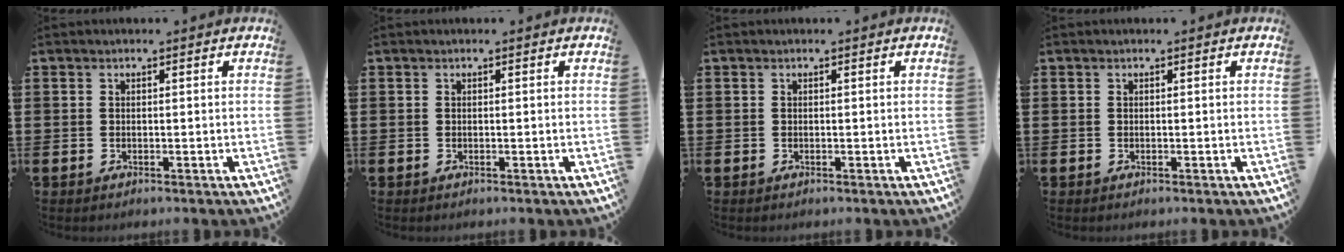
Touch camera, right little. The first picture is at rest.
{"total": 0.0}
{"total": 0.0}
{"total": 0.0}